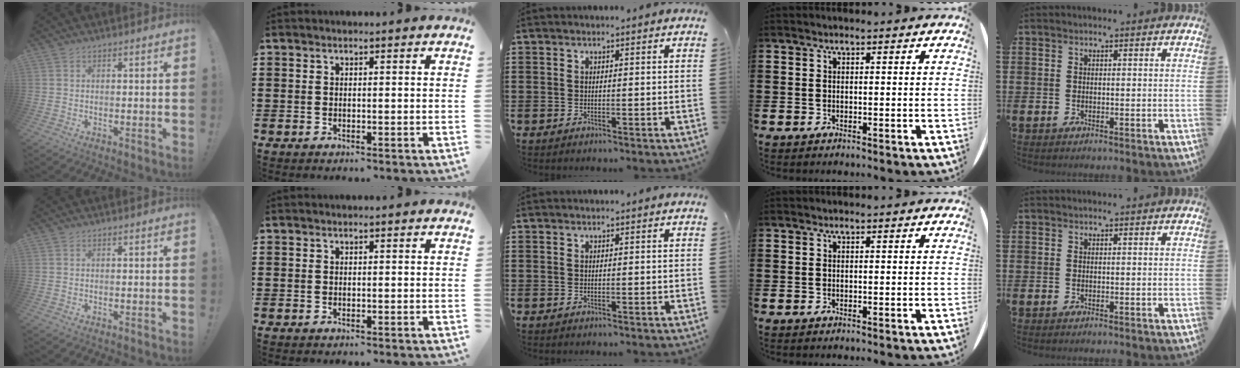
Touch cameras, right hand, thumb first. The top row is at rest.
{}